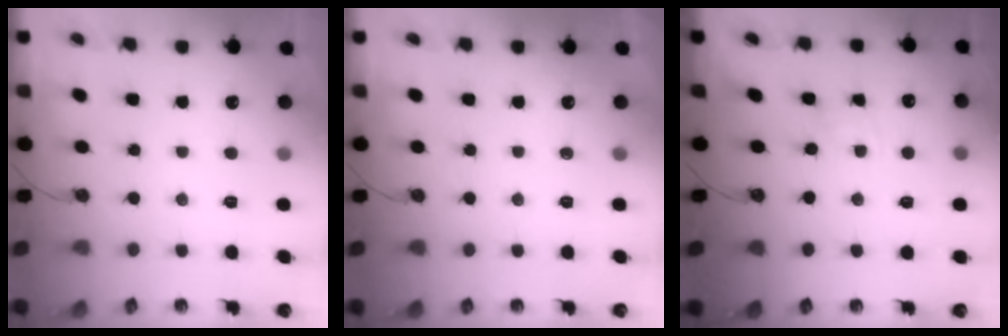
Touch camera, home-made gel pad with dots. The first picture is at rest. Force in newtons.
{"total": 0.0}
{"total": 2.9, "press": 2.9, "slide": 0.4}